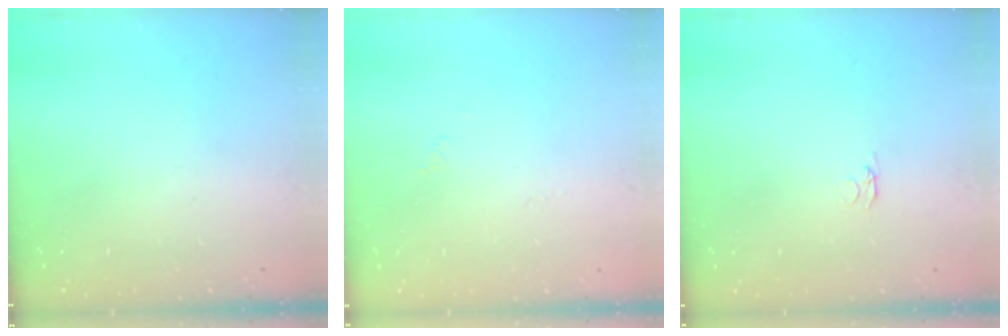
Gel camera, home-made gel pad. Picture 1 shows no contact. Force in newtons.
{"total": 1.7, "press": 1.6, "slide": 0.4}
{"total": 2.1, "press": 2.0, "slide": 0.3}